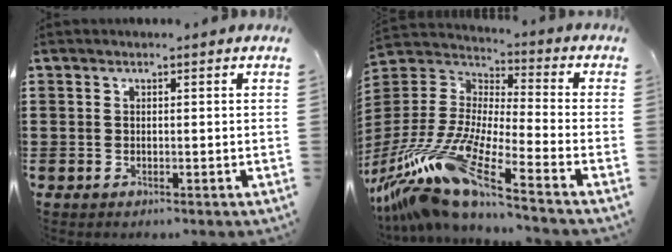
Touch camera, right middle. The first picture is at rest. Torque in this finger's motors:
{"motor_torque": [2.14, 0.00, 1.05, 0.21]}